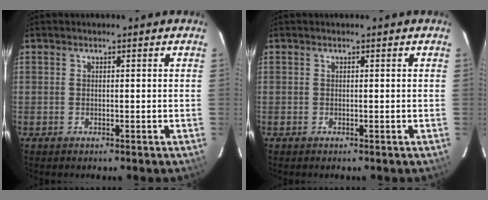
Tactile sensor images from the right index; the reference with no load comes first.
{"total": 0.0}